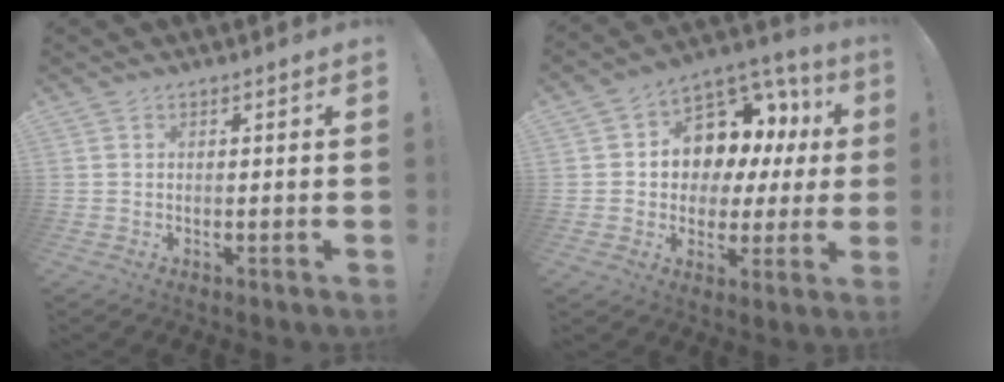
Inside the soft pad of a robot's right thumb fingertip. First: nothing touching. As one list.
[{"total": 11.3, "force": [3.8, 9.0, 5.6], "torque": [-0.091, -0.032, 0.081]}]